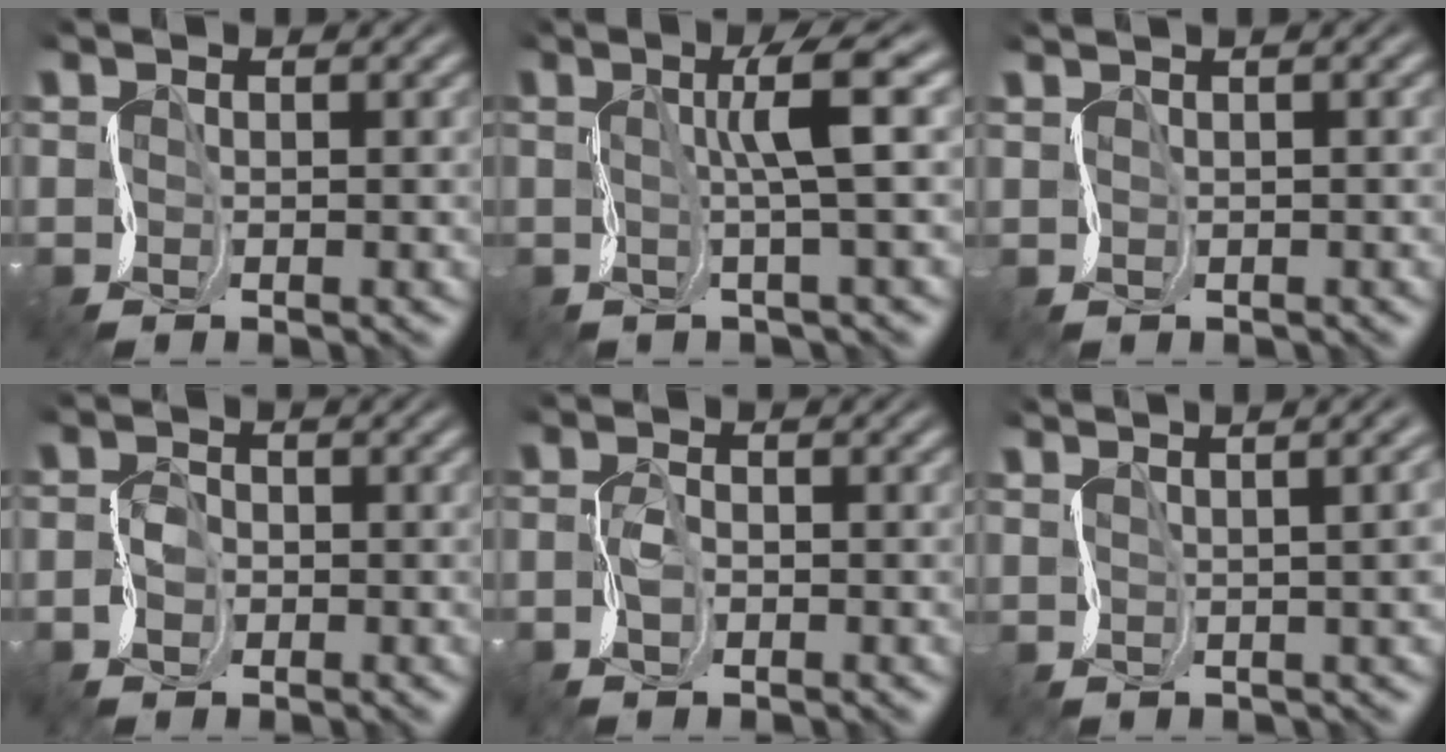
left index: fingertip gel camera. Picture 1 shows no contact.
{"total": 3.8, "force": [1.1, -0.1, 3.6], "torque": [-0.064, 0.018, 0.013]}
{"total": 1.0, "force": [0.9, 0.2, 0.1], "torque": [0.006, 0.007, 0.003]}
{"total": 1.2, "force": [-0.7, 0.9, 0.3], "torque": [-0.020, 0.010, -0.022]}
{"total": 1.0, "force": [-0.6, 0.5, 0.5], "torque": [-0.031, 0.008, -0.017]}
{"total": 8.6, "force": [2.2, 4.3, 7.1], "torque": [-0.035, 0.051, -0.005]}